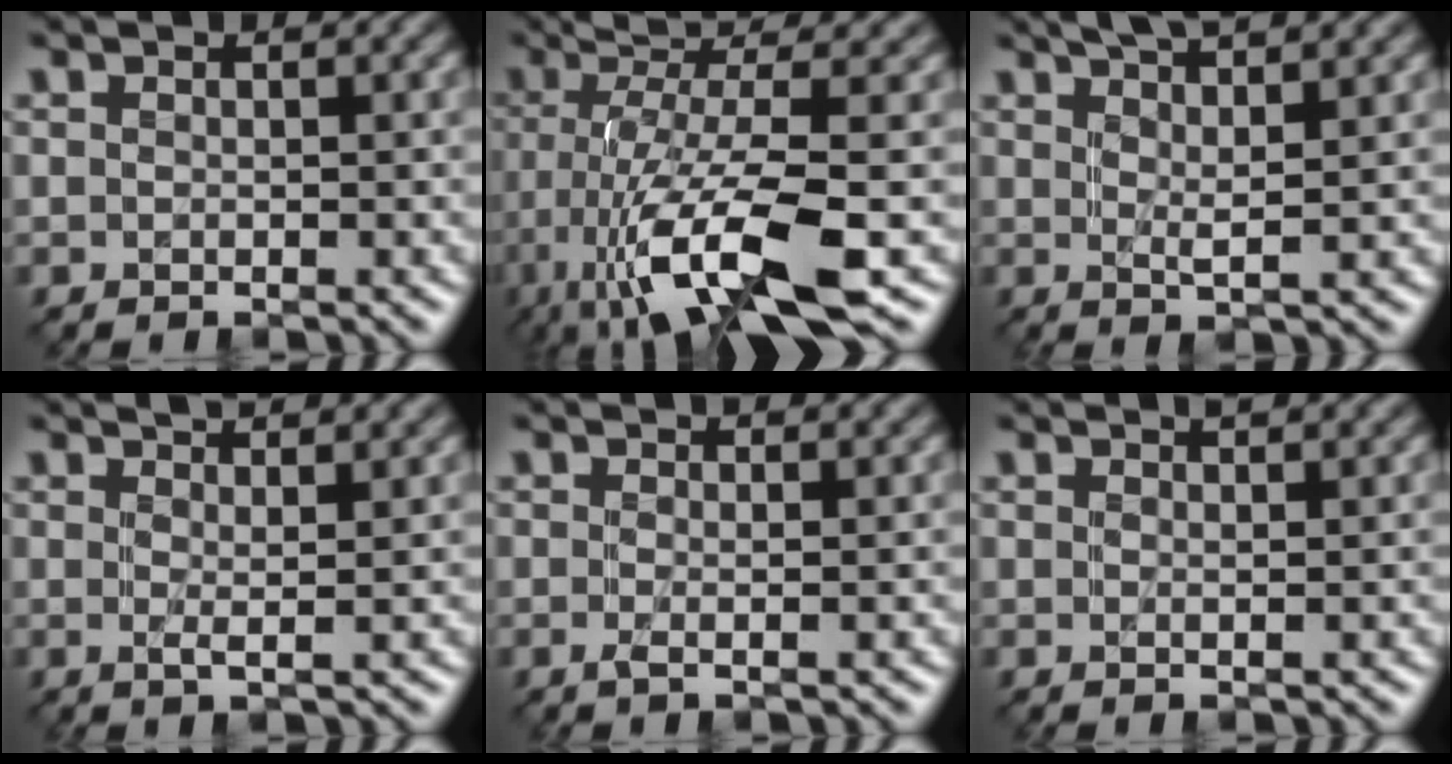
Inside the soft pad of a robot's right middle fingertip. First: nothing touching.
{"total": 11.1, "force": [-3.5, 2.8, 10.2], "torque": [-0.177, 0.003, -0.064]}
{"total": 6.2, "force": [3.6, 1.2, 4.9], "torque": [-0.062, 0.014, 0.040]}
{"total": 4.6, "force": [2.6, 1.2, 3.6], "torque": [-0.039, 0.015, 0.011]}
{"total": 2.3, "force": [0.4, 0.7, 2.1], "torque": [-0.032, 0.002, -0.003]}
{"total": 3.4, "force": [2.0, 1.3, 2.4], "torque": [-0.011, 0.016, -0.004]}